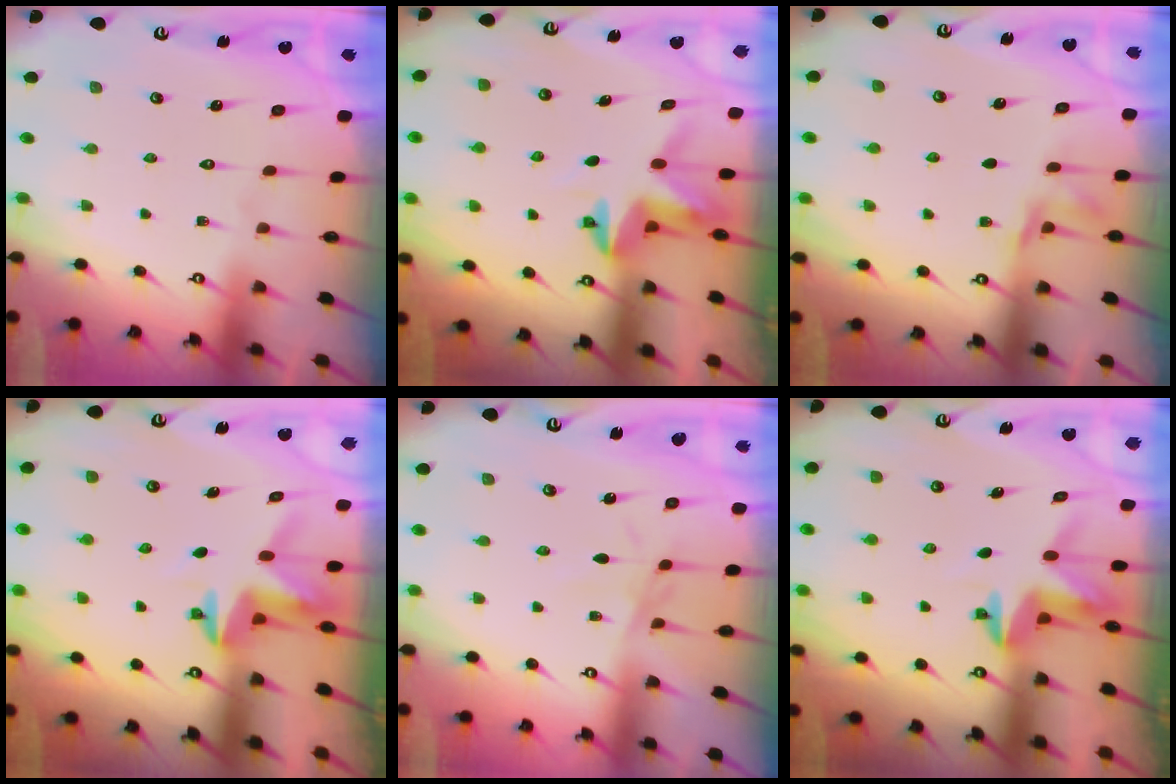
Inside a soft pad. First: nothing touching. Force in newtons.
{"total": 3.9, "press": 3.9, "slide": 0.4}
{"total": 2.9, "press": 2.8, "slide": 1.0}
{"total": 3.7, "press": 3.7, "slide": 0.3}
{"total": 2.9, "press": 2.8, "slide": 0.5}
{"total": 4.0, "press": 4.0, "slide": 0.3}